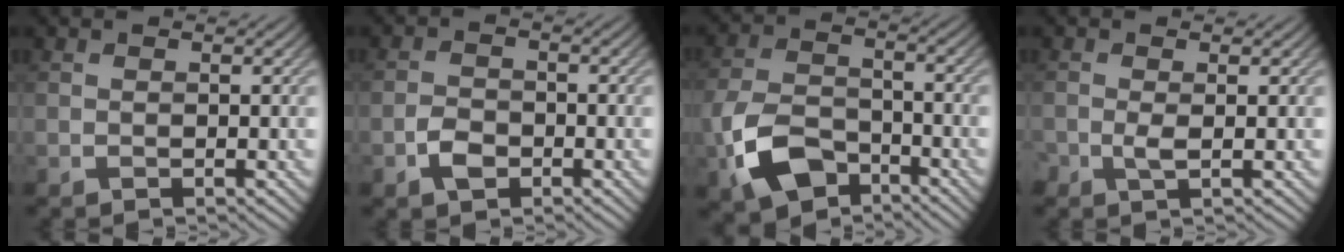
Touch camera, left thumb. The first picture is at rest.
{"total": 2.9, "force": [-1.6, 1.9, 1.6], "torque": [-0.035, 0.000, -0.036]}
{"total": 9.2, "force": [-4.8, 5.5, 5.6], "torque": [-0.143, -0.012, -0.101]}
{"total": 1.7, "force": [-0.4, 0.7, 1.5], "torque": [-0.036, -0.005, -0.009]}